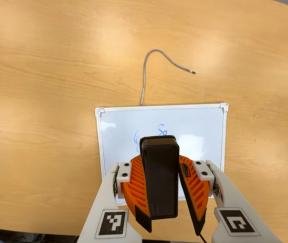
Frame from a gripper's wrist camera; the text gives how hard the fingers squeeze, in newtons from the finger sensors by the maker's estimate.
{"total": 9.1, "left": 9.2, "right": 9.0}